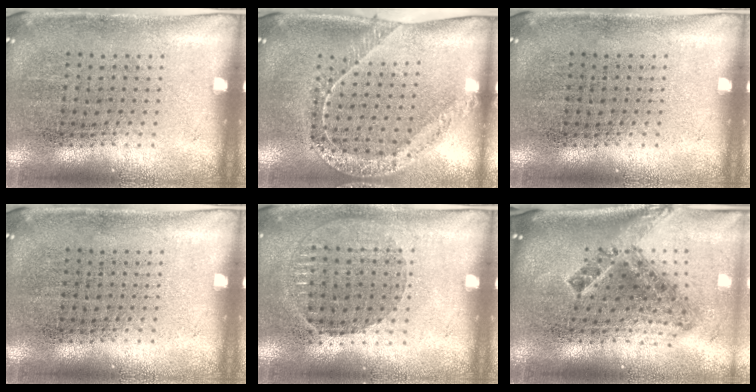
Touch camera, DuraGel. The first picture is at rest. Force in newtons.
{"total": 1.4, "press": 1.4, "slide": 0.0}
{"total": 0.0}
{"total": 0.0}
{"total": 0.9, "press": 0.8, "slide": 0.4}
{"total": 2.2, "press": 1.4, "slide": 1.7}